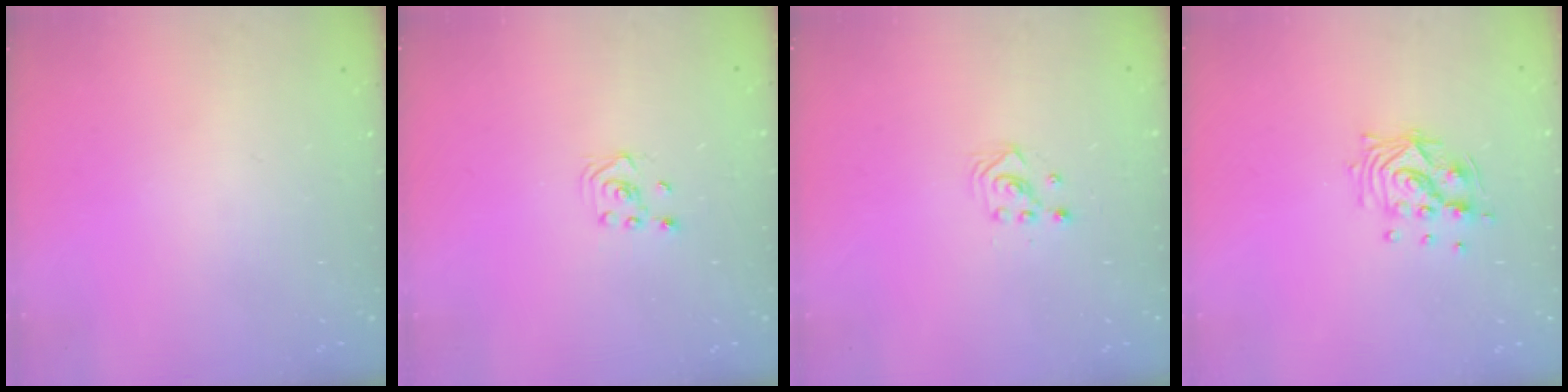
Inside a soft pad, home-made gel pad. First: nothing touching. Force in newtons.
{"total": 2.3, "press": 2.2, "slide": 0.8}
{"total": 2.2, "press": 2.2, "slide": 0.2}
{"total": 10.6, "press": 10.6, "slide": 0.5}